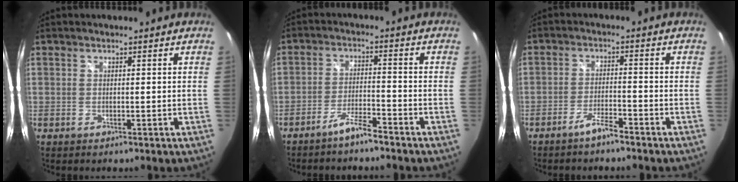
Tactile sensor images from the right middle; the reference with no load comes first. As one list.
[{"total": 4.5, "force": [-3.9, 0.2, 2.2], "torque": [-0.060, 0.005, -0.069]}, {"total": 3.7, "force": [-3.1, 0.4, 1.9], "torque": [-0.054, 0.003, -0.057]}]